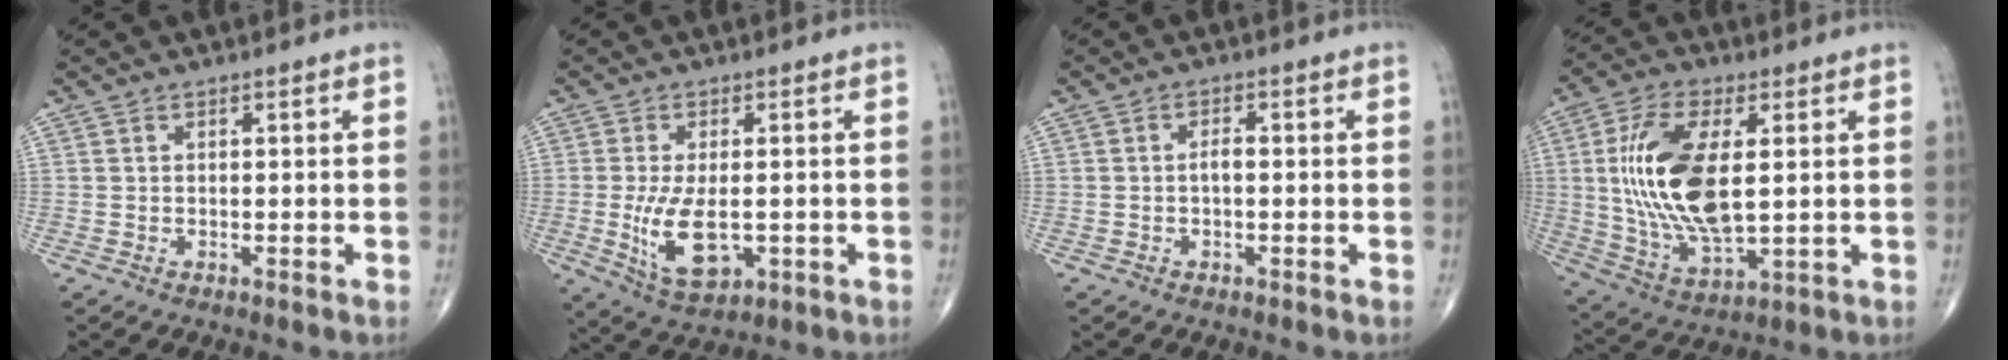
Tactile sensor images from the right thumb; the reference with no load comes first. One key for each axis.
{"total": 9.5, "fx": -1.5, "fy": 4.7, "fz": 8.1, "tx": -0.150, "ty": -0.017, "tz": -0.016}
{"total": 1.7, "fx": -0.3, "fy": 0.8, "fz": 1.4, "tx": -0.023, "ty": 0.006, "tz": -0.007}
{"total": 18.2, "fx": 2.3, "fy": 8.4, "fz": 16.0, "tx": -0.317, "ty": -0.014, "tz": 0.049}